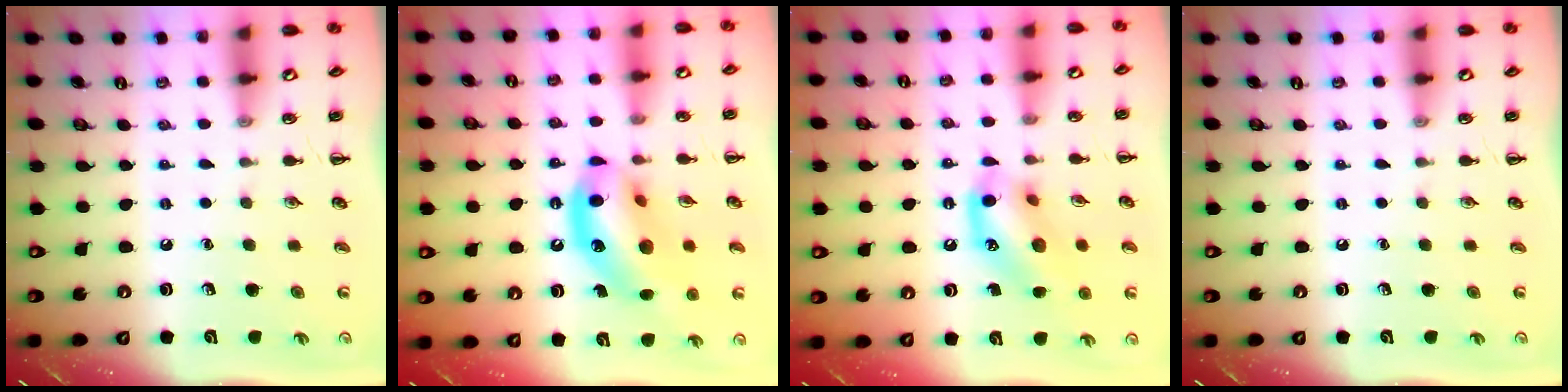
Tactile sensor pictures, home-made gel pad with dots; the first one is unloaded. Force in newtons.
{"total": 17.3, "press": 16.7, "slide": 4.4}
{"total": 14.2, "press": 14.1, "slide": 1.5}
{"total": 0.0}